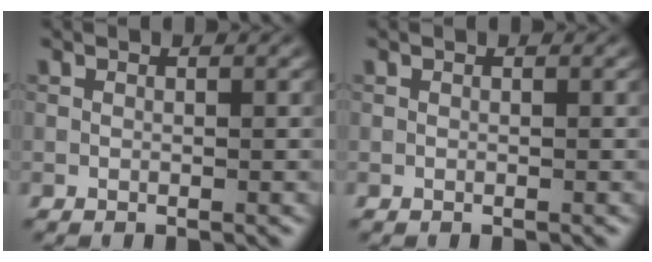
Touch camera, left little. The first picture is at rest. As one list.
[{"total": 0.0}]